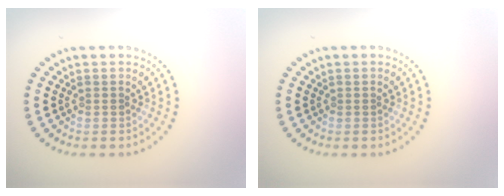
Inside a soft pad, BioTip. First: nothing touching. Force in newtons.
{"total": 0.0}